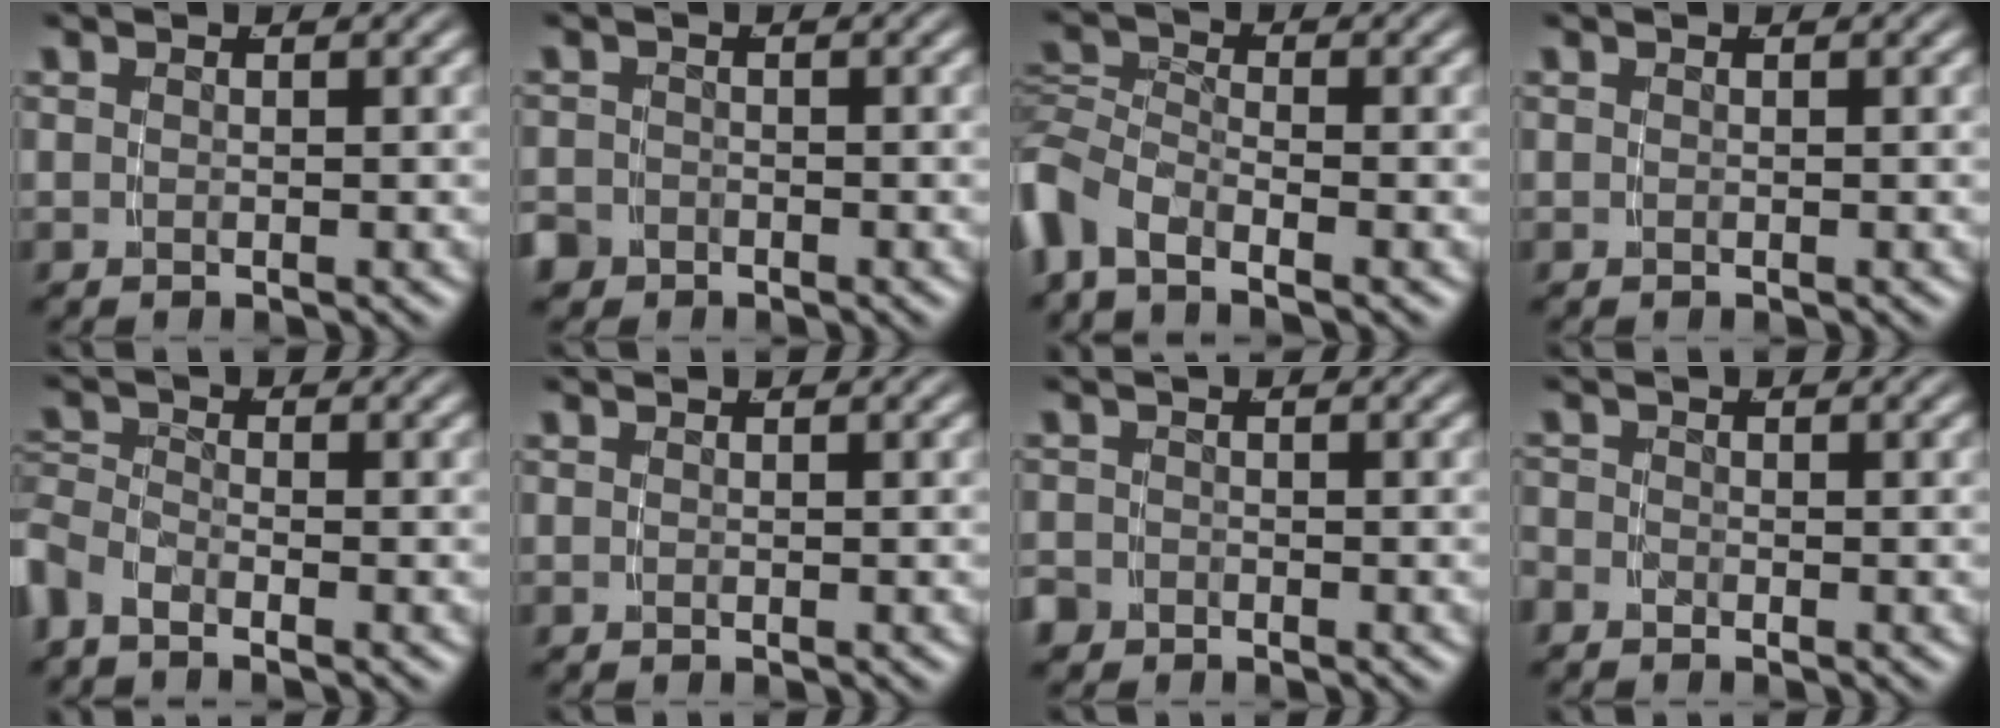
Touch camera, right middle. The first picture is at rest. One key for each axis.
{"total": 2.1, "fx": -1.8, "fy": 1.2, "fz": -0.1, "tx": 0.001, "ty": -0.016, "tz": -0.027}
{"total": 4.4, "fx": -2.5, "fy": 2.7, "fz": 2.5, "tx": -0.077, "ty": -0.024, "tz": -0.038}
{"total": 0.0}
{"total": 2.7, "fx": -1.8, "fy": 1.6, "fz": 1.2, "tx": -0.042, "ty": -0.019, "tz": -0.030}
{"total": 0.0}
{"total": 1.8, "fx": -1.5, "fy": 0.9, "fz": -0.1, "tx": 0.003, "ty": -0.014, "tz": -0.023}
{"total": 1.2, "fx": -1.0, "fy": 0.6, "fz": 0.1, "tx": -0.007, "ty": -0.008, "tz": -0.018}